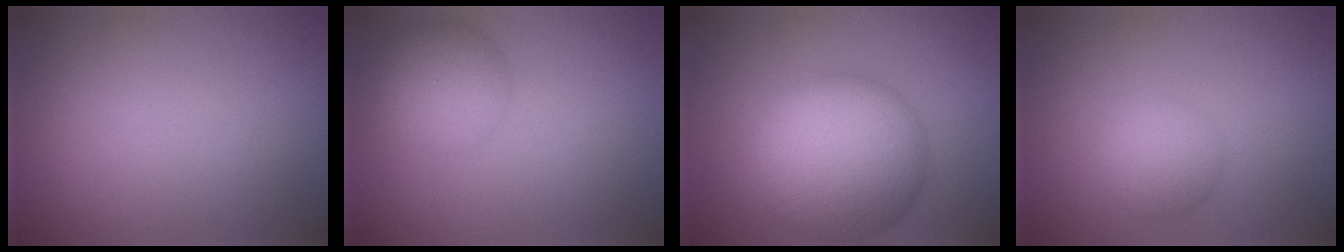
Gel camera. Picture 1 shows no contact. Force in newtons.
{"total": 3.8, "press": 3.8, "slide": 0.2}
{"total": 10.7, "press": 10.7, "slide": 0.3}
{"total": 2.9, "press": 2.9, "slide": 0.1}